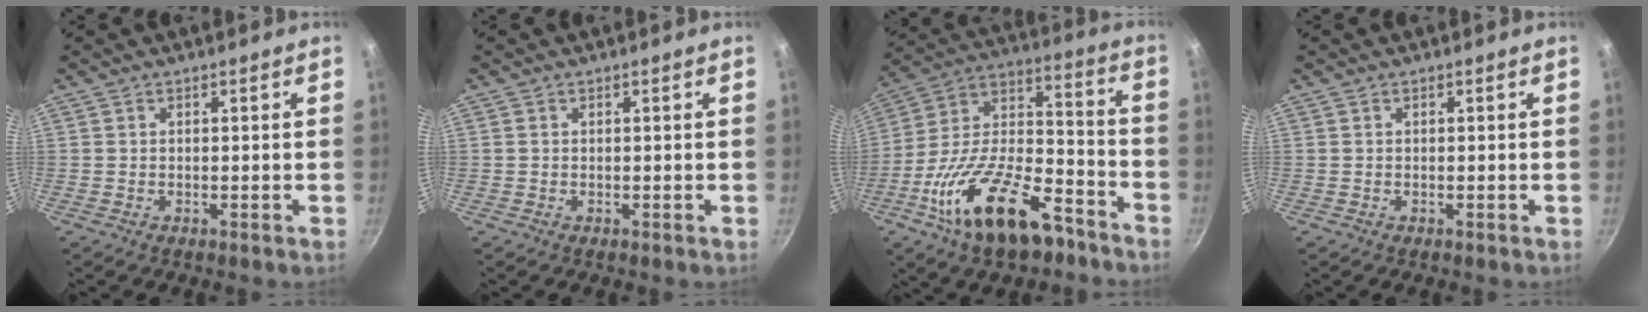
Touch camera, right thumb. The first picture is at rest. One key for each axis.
{"total": 0.0}
{"total": 23.6, "fx": -12.8, "fy": 11.1, "fz": 16.4, "tx": -0.256, "ty": 0.082, "tz": -0.222}
{"total": 0.0}